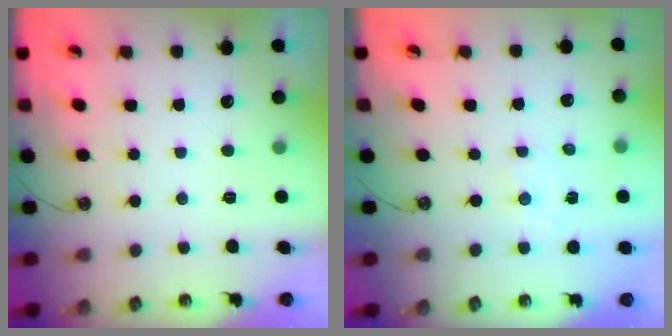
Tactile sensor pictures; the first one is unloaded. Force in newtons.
{"total": 1.0, "press": 1.0, "slide": 0.2}